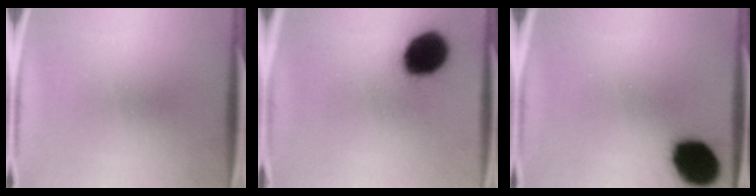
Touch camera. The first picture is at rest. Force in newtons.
{"total": 16.4}
{"total": 15.5}